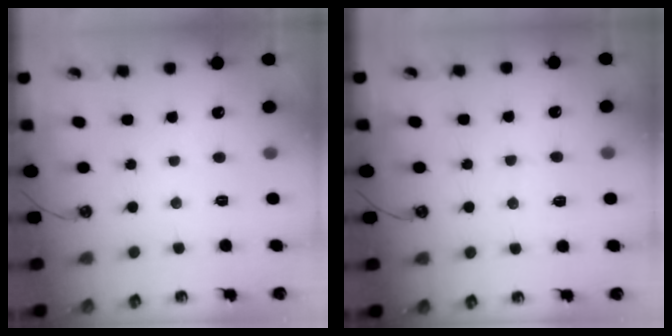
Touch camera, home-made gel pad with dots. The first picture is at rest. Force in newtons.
{"total": 3.0, "press": 3.0, "slide": 0.5}